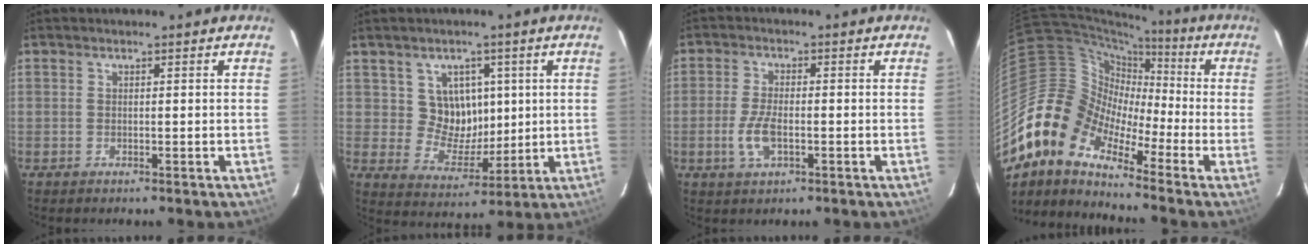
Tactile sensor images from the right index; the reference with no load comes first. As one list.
[{"total": 8.1, "force": [2.3, 7.3, 2.6], "torque": [-0.045, 0.006, 0.050]}, {"total": 5.6, "force": [-1.7, 2.4, 4.8], "torque": [-0.106, -0.003, -0.033]}, {"total": 12.4, "force": [-8.2, 7.3, 5.7], "torque": [-0.099, 0.018, -0.186]}]